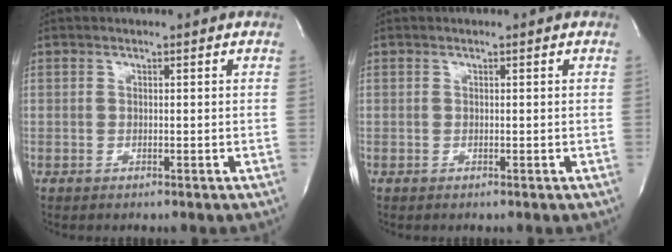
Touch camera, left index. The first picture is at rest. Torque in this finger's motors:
{"motor_torque": [-0.01, 0.04, 0.00, 0.00]}